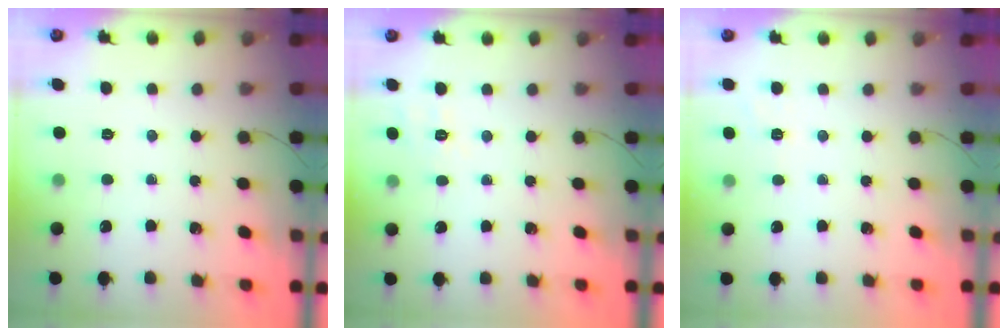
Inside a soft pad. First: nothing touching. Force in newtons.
{"total": 3.2, "press": 2.6, "slide": 1.9}
{"total": 2.0, "press": 1.2, "slide": 1.6}